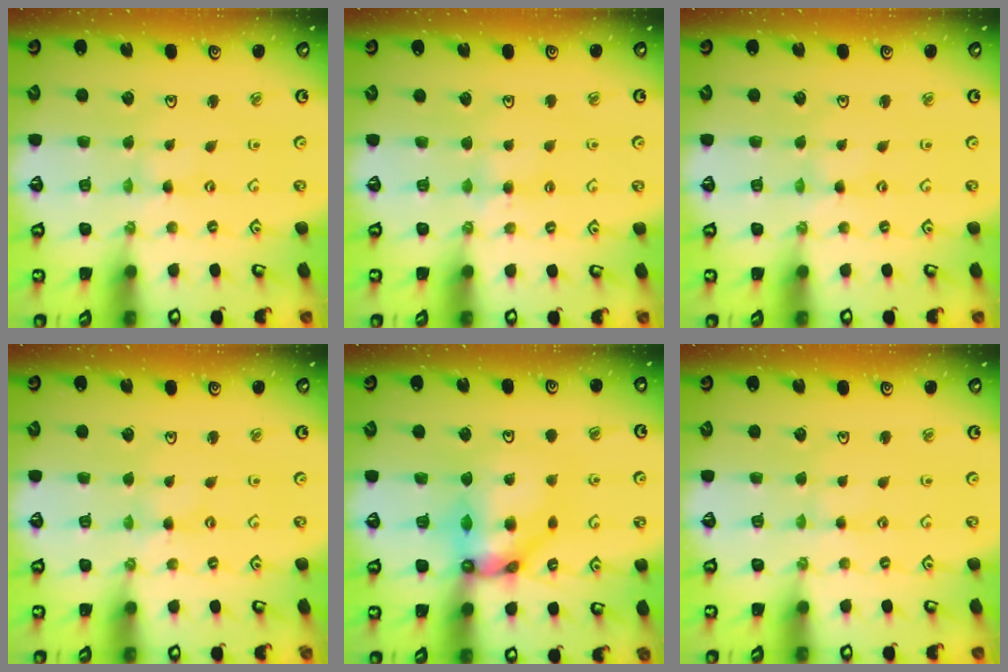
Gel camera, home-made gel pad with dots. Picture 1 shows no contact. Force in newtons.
{"total": 4.5, "press": 4.5, "slide": 0.6}
{"total": 0.7, "press": 0.7, "slide": 0.1}
{"total": 0.8, "press": 0.7, "slide": 0.3}
{"total": 11.8, "press": 11.7, "slide": 1.3}
{"total": 0.0}